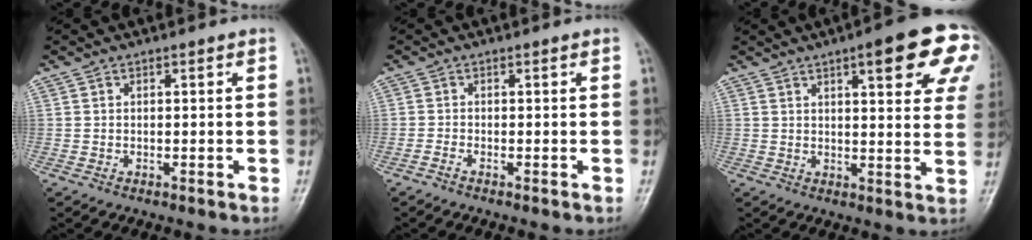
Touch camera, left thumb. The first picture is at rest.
{"total": 0.8, "force": [-0.6, 0.0, 0.4], "torque": [-0.013, 0.003, -0.016]}
{"total": 16.2, "force": [7.4, 4.4, 13.7], "torque": [-0.143, -0.018, 0.084]}